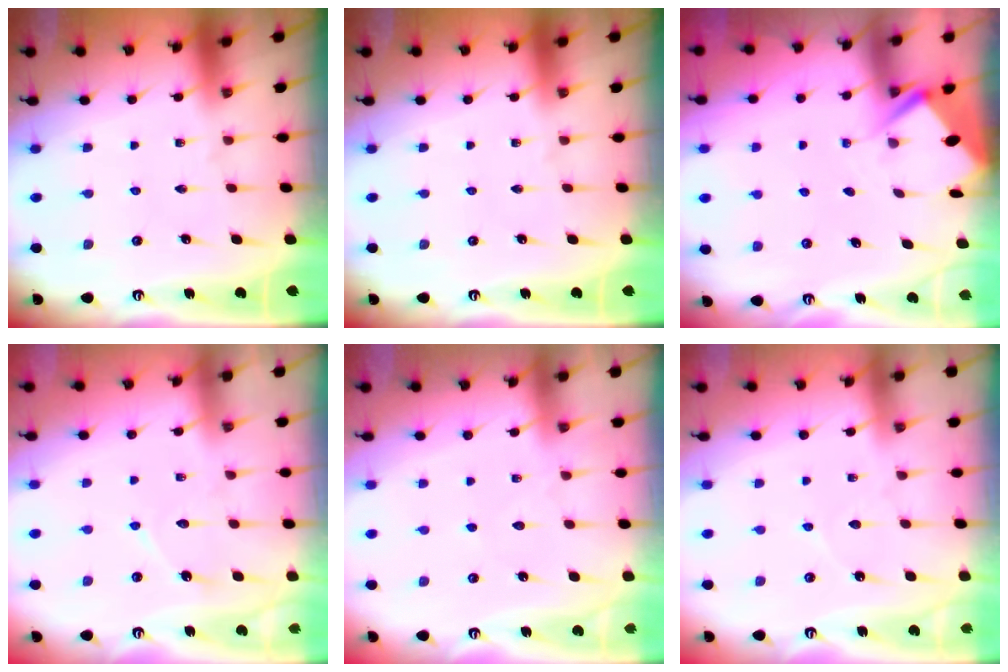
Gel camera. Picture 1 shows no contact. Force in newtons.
{"total": 0.0}
{"total": 2.9, "press": 2.9, "slide": 0.3}
{"total": 6.9, "press": 6.9, "slide": 0.6}
{"total": 4.9, "press": 4.9, "slide": 0.6}
{"total": 2.7, "press": 2.7, "slide": 0.3}